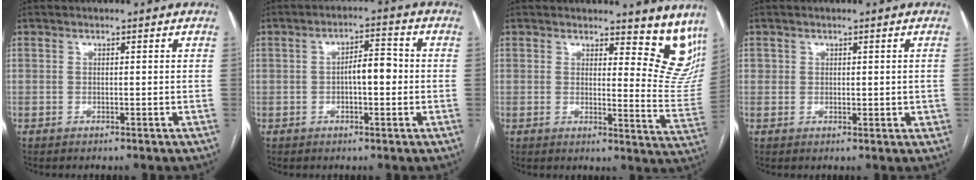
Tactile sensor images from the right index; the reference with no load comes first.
{"total": 4.7, "force": [-0.5, 1.6, 4.4], "torque": [-0.068, 0.017, -0.008]}
{"total": 11.3, "force": [10.1, 3.6, 3.6], "torque": [-0.004, -0.059, 0.086]}
{"total": 2.2, "force": [0.4, 1.9, 1.1], "torque": [-0.010, 0.001, 0.008]}